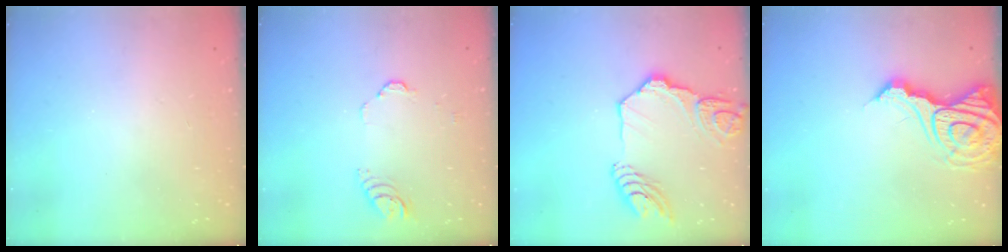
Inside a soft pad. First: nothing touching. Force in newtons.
{"total": 3.5, "press": 3.5, "slide": 0.2}
{"total": 16.2, "press": 16.1, "slide": 1.9}
{"total": 15.4, "press": 15.3, "slide": 1.7}